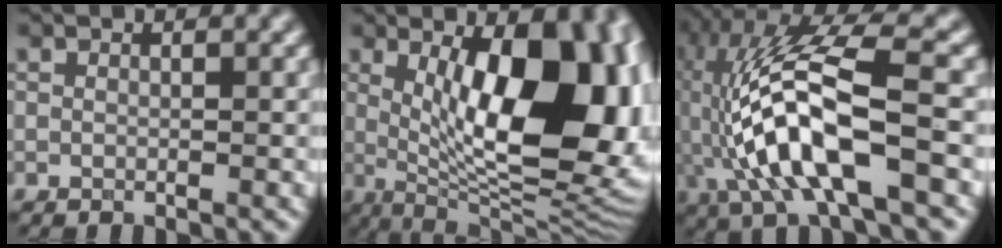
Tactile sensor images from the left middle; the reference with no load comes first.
{"total": 15.9, "force": [1.8, 6.8, 14.3], "torque": [-0.174, 0.000, 0.038]}
{"total": 11.7, "force": [-2.5, 3.6, 10.9], "torque": [-0.222, 0.017, -0.047]}